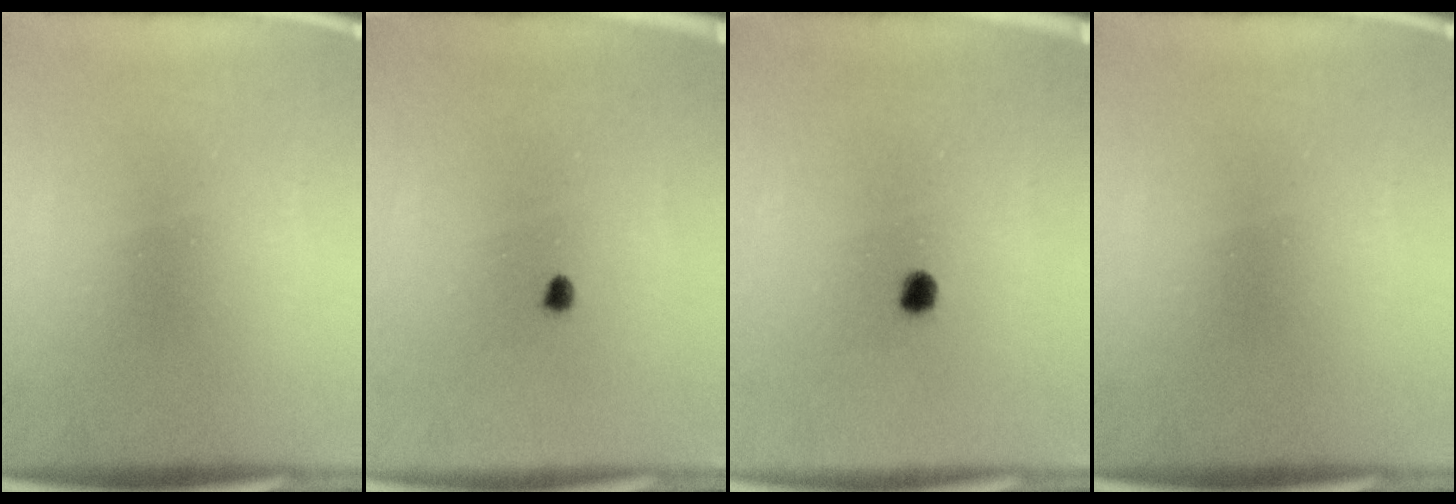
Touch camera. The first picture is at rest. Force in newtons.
{"total": 1.3}
{"total": 1.9}
{"total": 0.0}